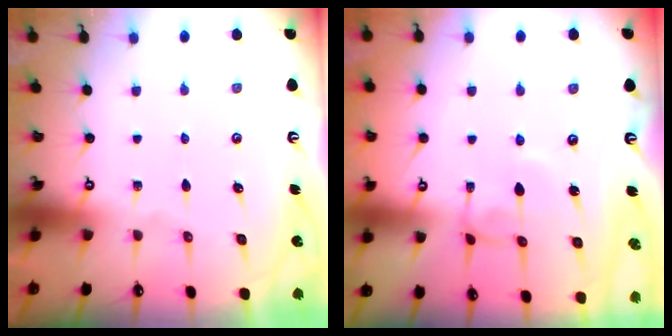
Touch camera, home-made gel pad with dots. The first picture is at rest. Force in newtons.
{"total": 1.9, "press": 1.9, "slide": 0.3}